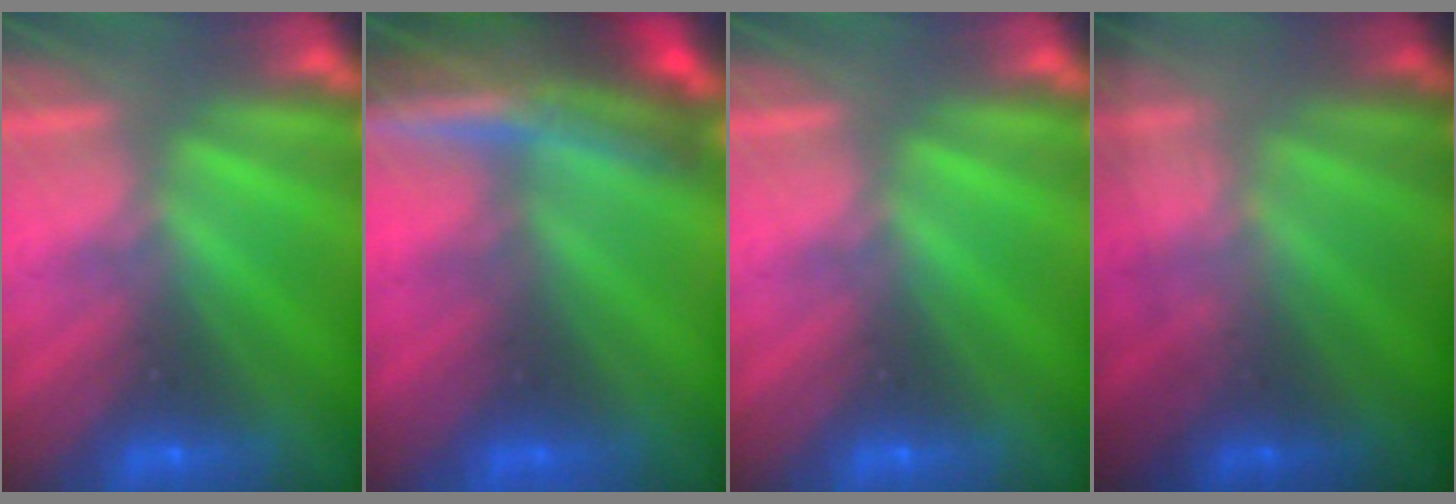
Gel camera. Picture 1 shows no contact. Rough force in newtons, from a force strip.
{"total": 7.8}
{"total": 0.0}
{"total": 1.8}